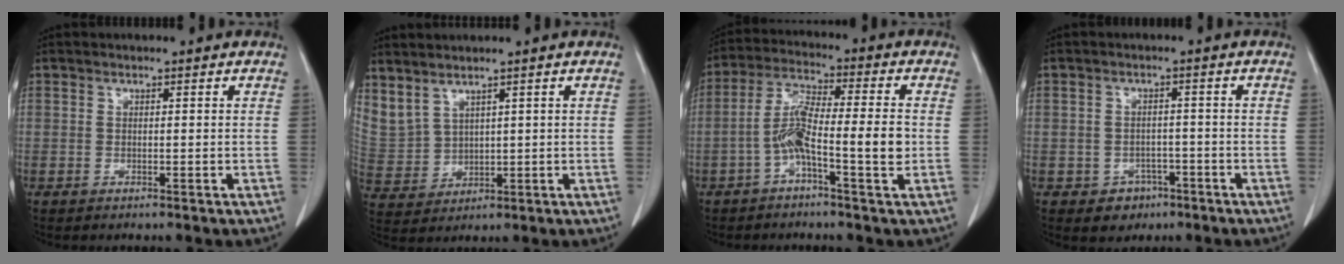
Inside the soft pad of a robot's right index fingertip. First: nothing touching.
{"total": 9.9, "force": [6.3, 6.0, 4.6], "torque": [-0.139, 0.008, 0.156]}
{"total": 9.2, "force": [-2.3, 0.9, 8.8], "torque": [-0.170, 0.020, -0.046]}
{"total": 3.8, "force": [-2.0, 3.1, 0.8], "torque": [-0.006, 0.011, -0.021]}